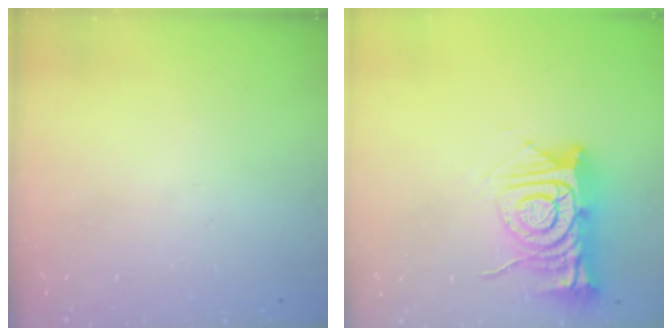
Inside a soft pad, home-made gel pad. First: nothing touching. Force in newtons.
{"total": 13.6, "press": 13.5, "slide": 1.3}